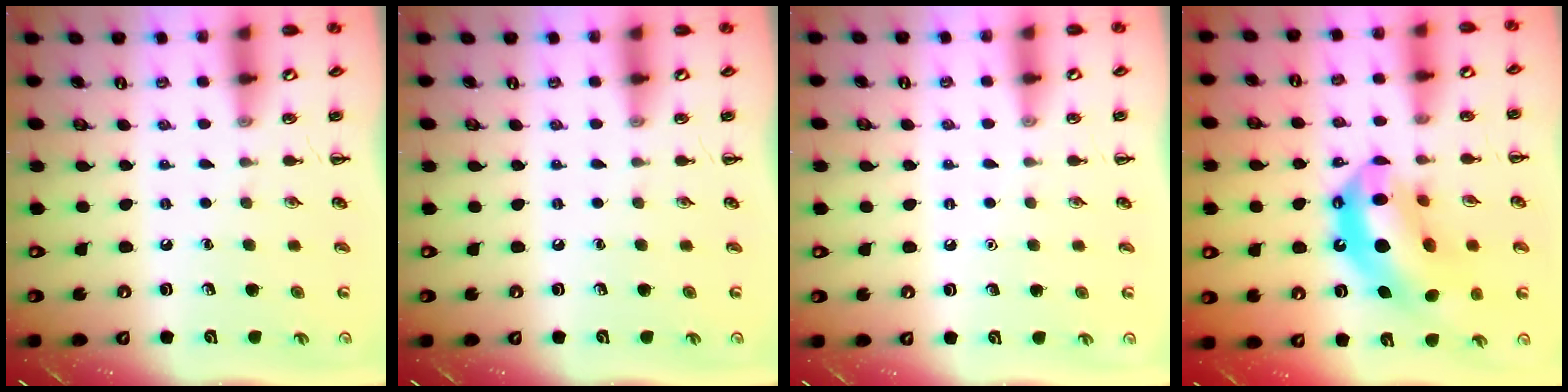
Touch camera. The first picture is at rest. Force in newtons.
{"total": 0.0}
{"total": 1.6, "press": 1.5, "slide": 0.1}
{"total": 17.5, "press": 16.8, "slide": 4.9}